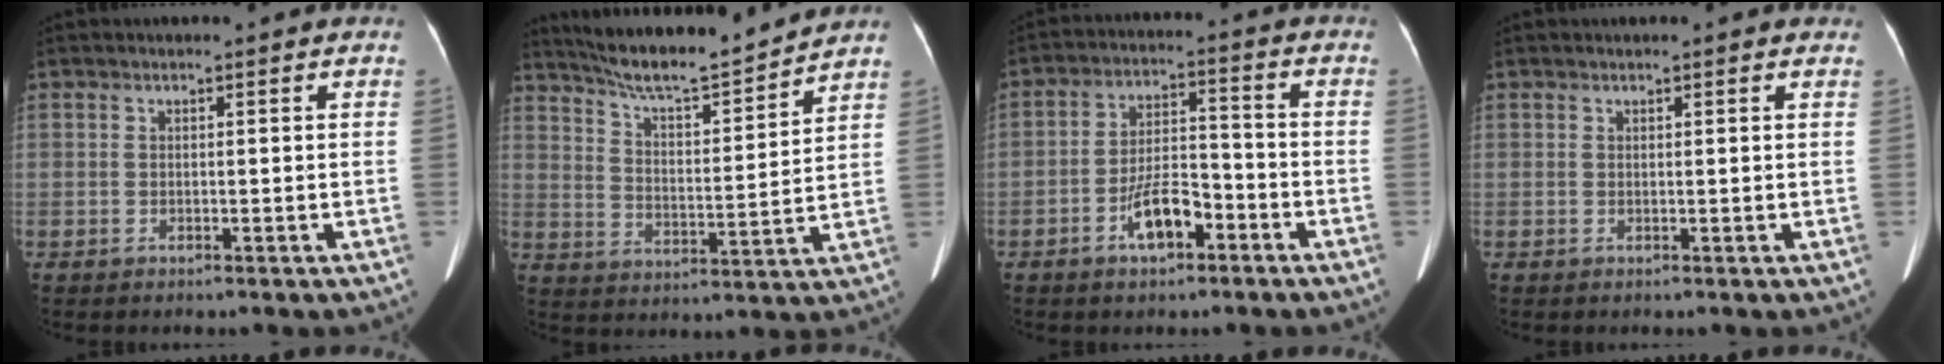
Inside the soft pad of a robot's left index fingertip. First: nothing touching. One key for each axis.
{"total": 14.5, "fx": 13.5, "fy": 0.5, "fz": 5.3, "tx": -0.096, "ty": 0.000, "tz": 0.218}
{"total": 7.5, "fx": -3.9, "fy": 2.8, "fz": 5.7, "tx": -0.111, "ty": 0.013, "tz": -0.068}
{"total": 1.0, "fx": 0.8, "fy": 0.2, "fz": 0.5, "tx": -0.006, "ty": 0.004, "tz": 0.006}